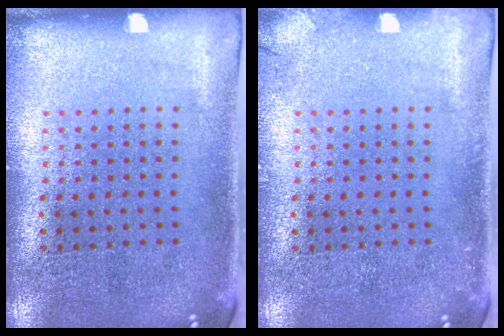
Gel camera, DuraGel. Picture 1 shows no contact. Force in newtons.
{"total": 0.9, "press": 0.9, "slide": 0.1}